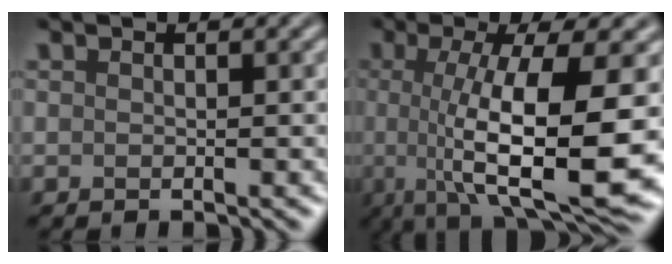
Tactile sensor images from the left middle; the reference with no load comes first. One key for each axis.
{"total": 13.1, "fx": -1.0, "fy": 3.6, "fz": 12.5, "tx": -0.175, "ty": -0.010, "tz": -0.013}